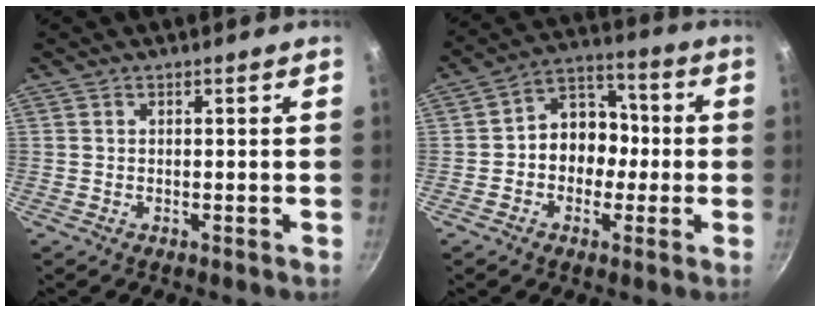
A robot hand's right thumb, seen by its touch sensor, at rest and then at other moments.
{"total": 10.3, "force": [-1.2, 8.4, 5.8], "torque": [-0.029, 0.041, -0.036]}